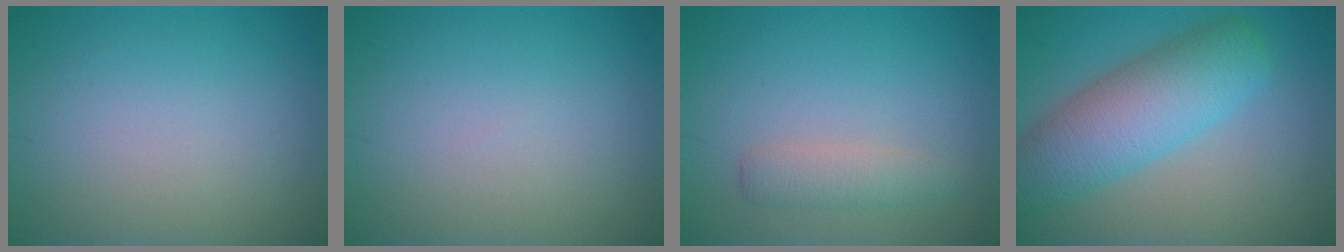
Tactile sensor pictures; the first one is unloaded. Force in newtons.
{"total": 0.0}
{"total": 2.0, "press": 2.0, "slide": 0.2}
{"total": 7.5, "press": 7.5, "slide": 0.3}